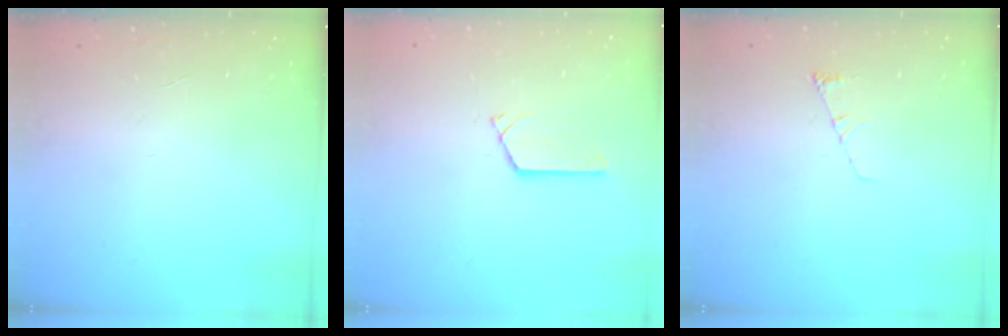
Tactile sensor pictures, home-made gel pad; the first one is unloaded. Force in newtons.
{"total": 3.2, "press": 3.2, "slide": 0.0}
{"total": 3.8, "press": 3.8, "slide": 0.3}